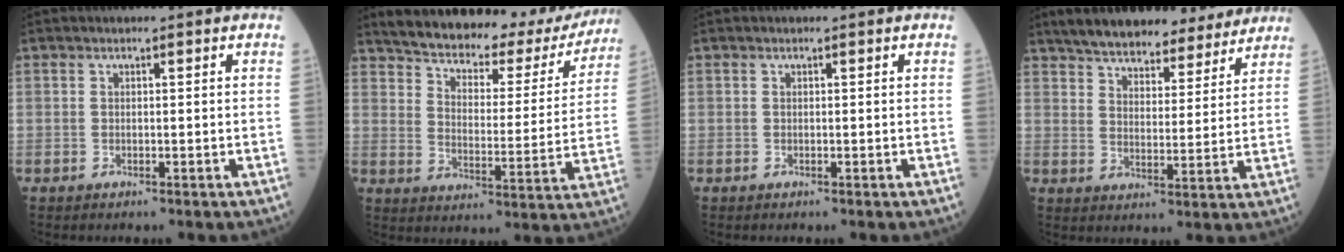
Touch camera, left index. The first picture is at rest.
{"total": 23.6, "force": [20.7, 7.4, 8.5], "torque": [-0.126, -0.008, 0.263]}
{"total": 0.0}
{"total": 19.2, "force": [17.0, 5.3, 7.2], "torque": [-0.107, 0.014, 0.236]}